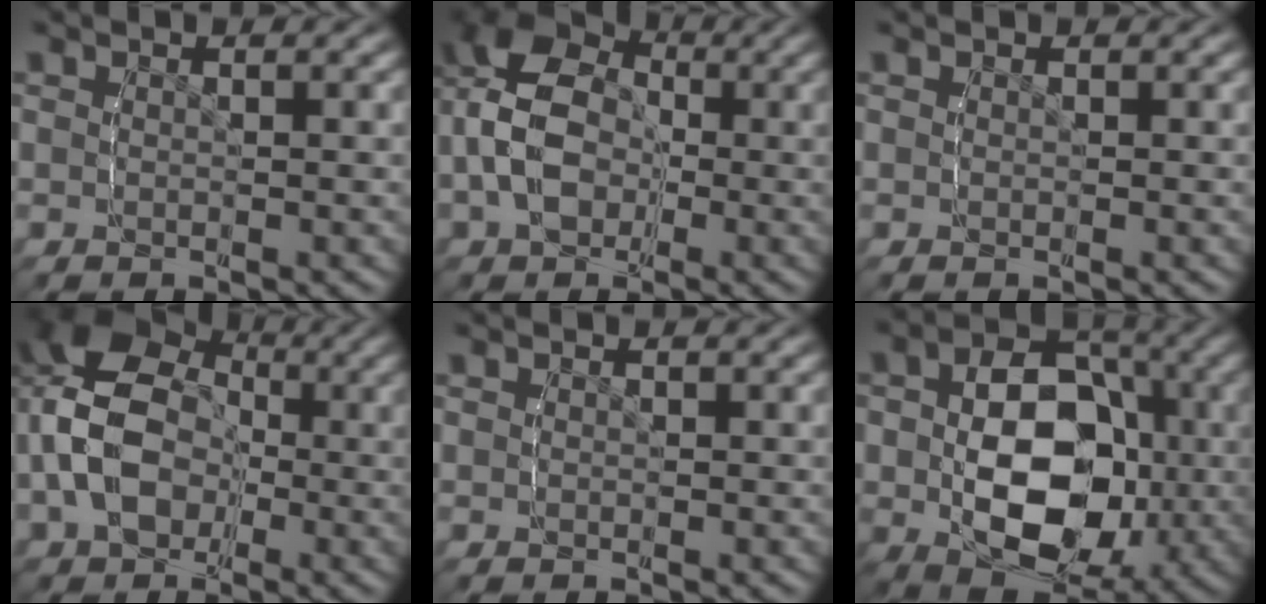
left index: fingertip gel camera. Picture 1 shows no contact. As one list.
[{"total": 11.7, "force": [0.9, 10.9, 4.2], "torque": [-0.109, 0.002, -0.014]}, {"total": 0.7, "force": [-0.3, 0.1, -0.7], "torque": [0.009, -0.002, -0.007]}, {"total": 11.1, "force": [-0.2, 10.3, 3.9], "torque": [-0.130, -0.025, -0.014]}, {"total": 0.0}, {"total": 10.4, "force": [-2.1, 8.8, 5.1], "torque": [-0.115, -0.036, -0.038]}]